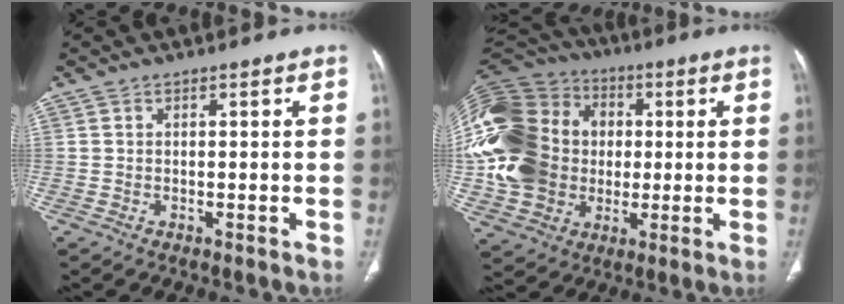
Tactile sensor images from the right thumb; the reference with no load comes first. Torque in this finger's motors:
{"motor_torque": [0.36, 0.37, 0.59, 0.47, 0.29]}